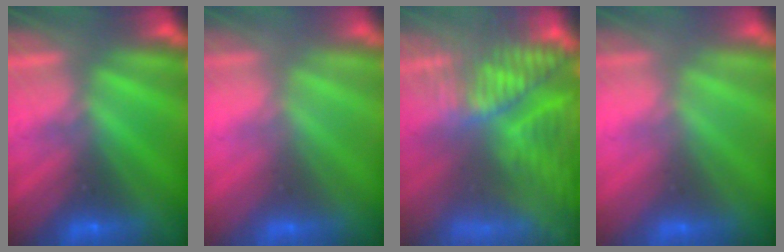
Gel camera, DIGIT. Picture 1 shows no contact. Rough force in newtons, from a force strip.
{"total": 2.6}
{"total": 7.3}
{"total": 2.6}